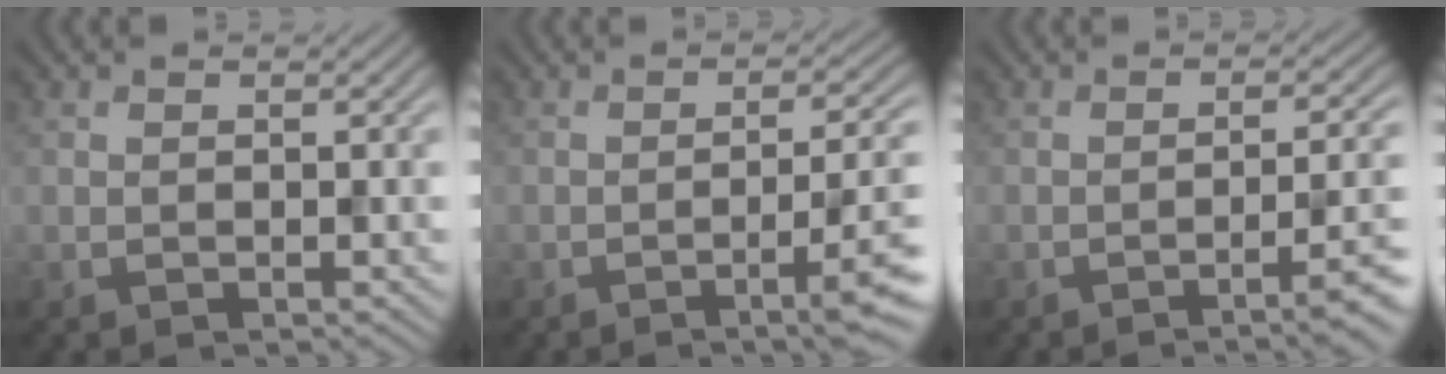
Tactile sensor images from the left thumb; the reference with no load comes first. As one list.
[{"total": 6.9, "force": [-2.9, 1.2, 6.2], "torque": [-0.090, 0.000, -0.047]}, {"total": 6.2, "force": [-3.1, 1.1, 5.3], "torque": [-0.073, 0.002, -0.051]}]